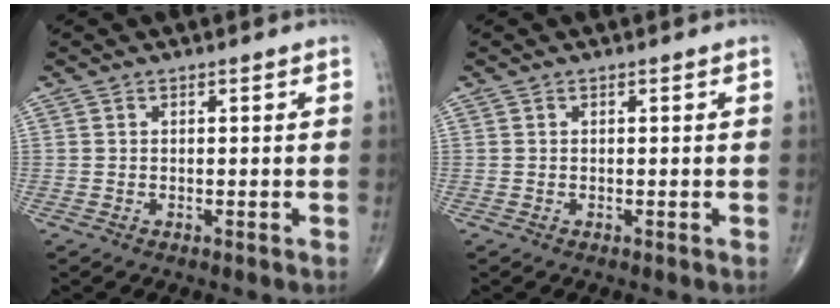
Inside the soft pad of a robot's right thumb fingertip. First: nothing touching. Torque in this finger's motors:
{"motor_torque": [0.00, 0.00, 0.01, 0.01, 0.00]}